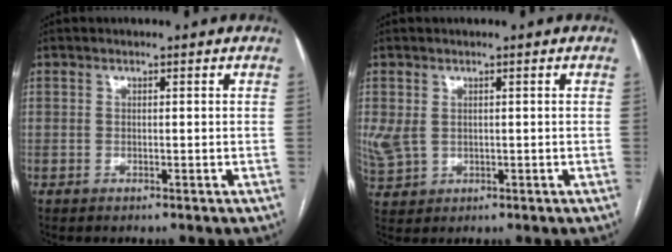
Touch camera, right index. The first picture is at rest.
{"total": 4.7, "force": [0.5, 3.7, 2.9], "torque": [-0.082, 0.004, 0.025]}